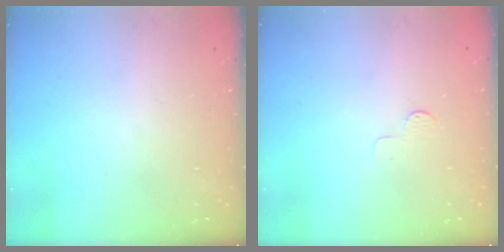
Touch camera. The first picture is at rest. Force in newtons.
{"total": 2.7, "press": 2.7, "slide": 0.2}